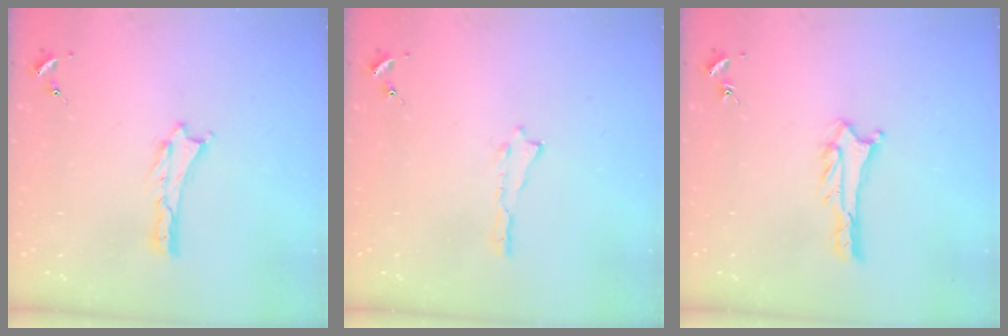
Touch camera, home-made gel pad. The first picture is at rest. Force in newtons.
{"total": 0.0}
{"total": 2.7, "press": 2.7, "slide": 0.2}